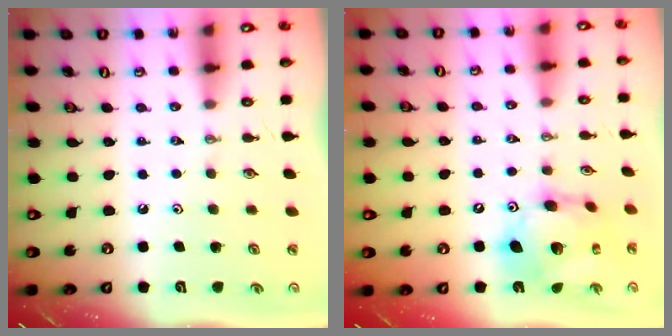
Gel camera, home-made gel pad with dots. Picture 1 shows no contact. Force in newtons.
{"total": 15.2, "press": 15.1, "slide": 1.4}